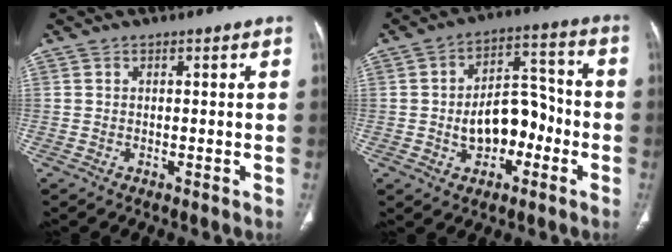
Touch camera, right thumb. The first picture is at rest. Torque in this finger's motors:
{"motor_torque": [1.70, 1.50, 1.25, -0.42, 0.19]}